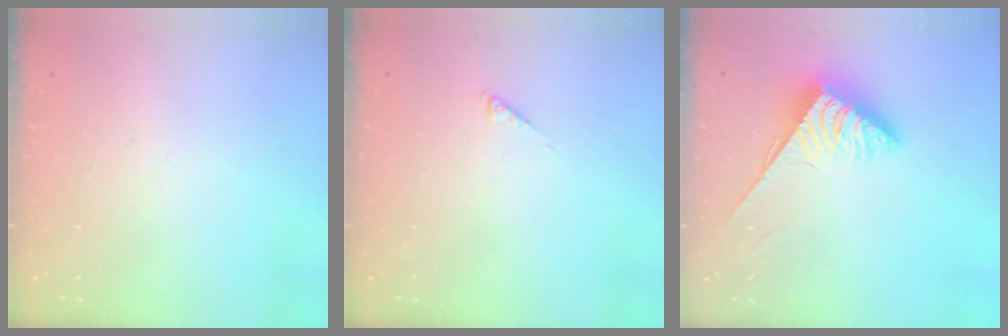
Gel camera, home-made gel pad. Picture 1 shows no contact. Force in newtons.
{"total": 0.0}
{"total": 3.8, "press": 3.7, "slide": 0.5}